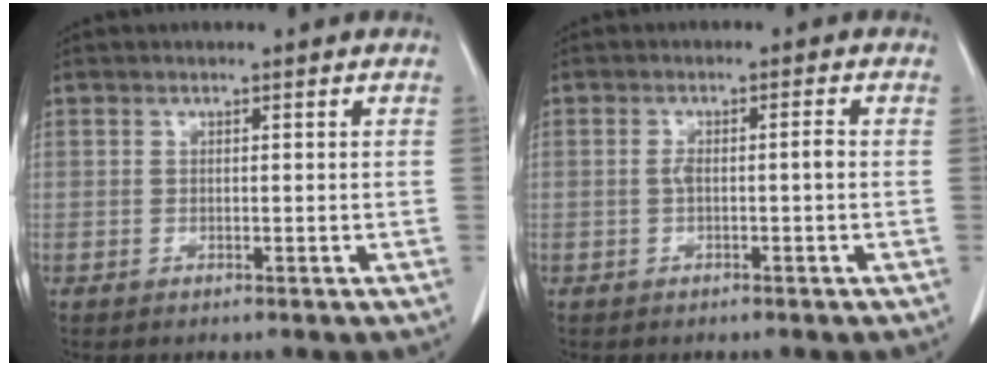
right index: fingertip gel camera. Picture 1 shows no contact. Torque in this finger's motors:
{"motor_torque": [0.20, -0.09, 0.00, 0.03]}